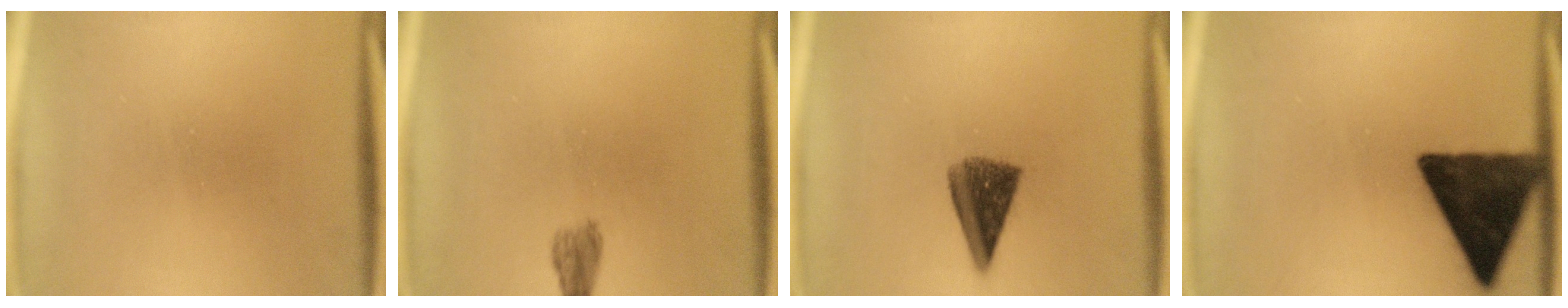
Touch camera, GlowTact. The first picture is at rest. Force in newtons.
{"total": 1.6}
{"total": 7.2}
{"total": 12.2}